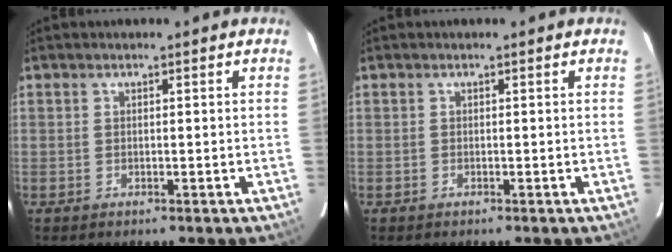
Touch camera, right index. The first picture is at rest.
{"total": 0.0}